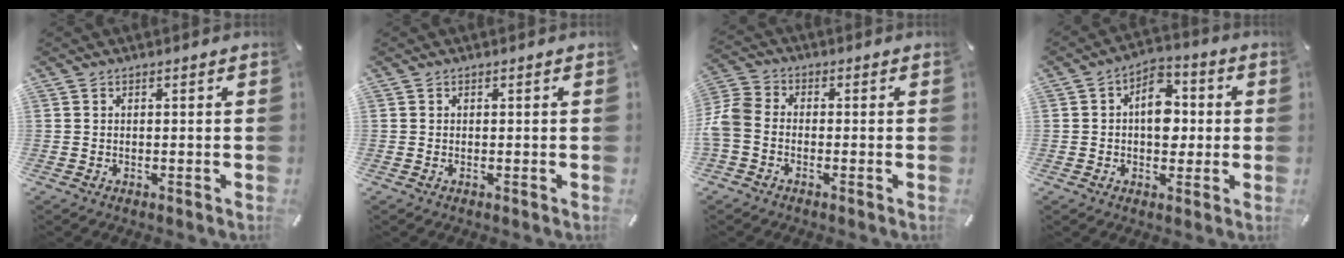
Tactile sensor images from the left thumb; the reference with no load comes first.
{"total": 0.0}
{"total": 5.9, "force": [-1.8, 4.2, 3.8], "torque": [-0.087, 0.013, -0.032]}
{"total": 9.3, "force": [0.1, 6.7, 6.5], "torque": [-0.075, 0.006, -0.002]}